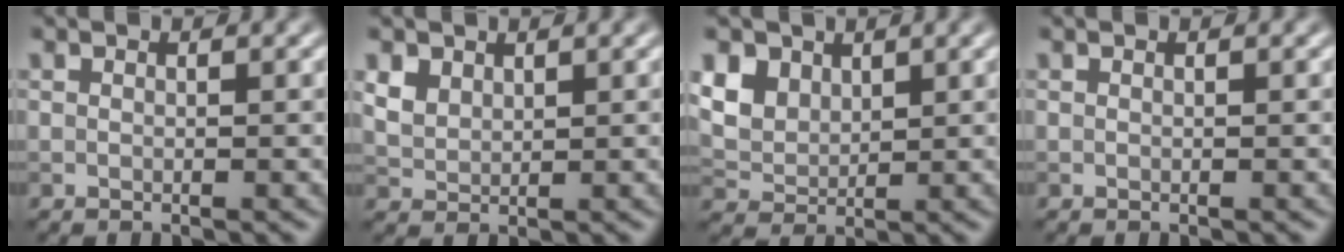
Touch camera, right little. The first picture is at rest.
{"total": 2.4, "force": [1.5, 1.6, 1.0], "torque": [-0.033, -0.004, 0.035]}
{"total": 5.9, "force": [3.1, 4.1, 3.0], "torque": [-0.094, 0.009, 0.065]}
{"total": 0.0}